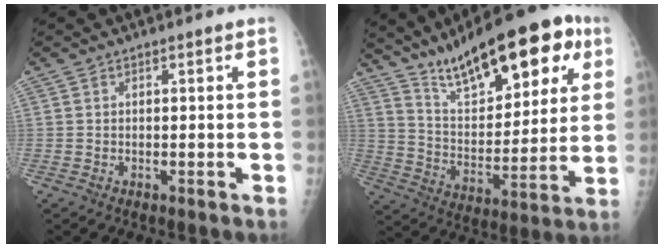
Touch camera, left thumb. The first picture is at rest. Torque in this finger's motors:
{"motor_torque": [0.54, 0.55, 1.54, -1.21, 0.18]}